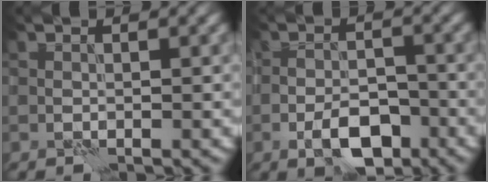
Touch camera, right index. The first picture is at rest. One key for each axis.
{"total": 4.7, "fx": -2.6, "fy": 2.2, "fz": 3.3, "tx": -0.051, "ty": -0.001, "tz": -0.045}